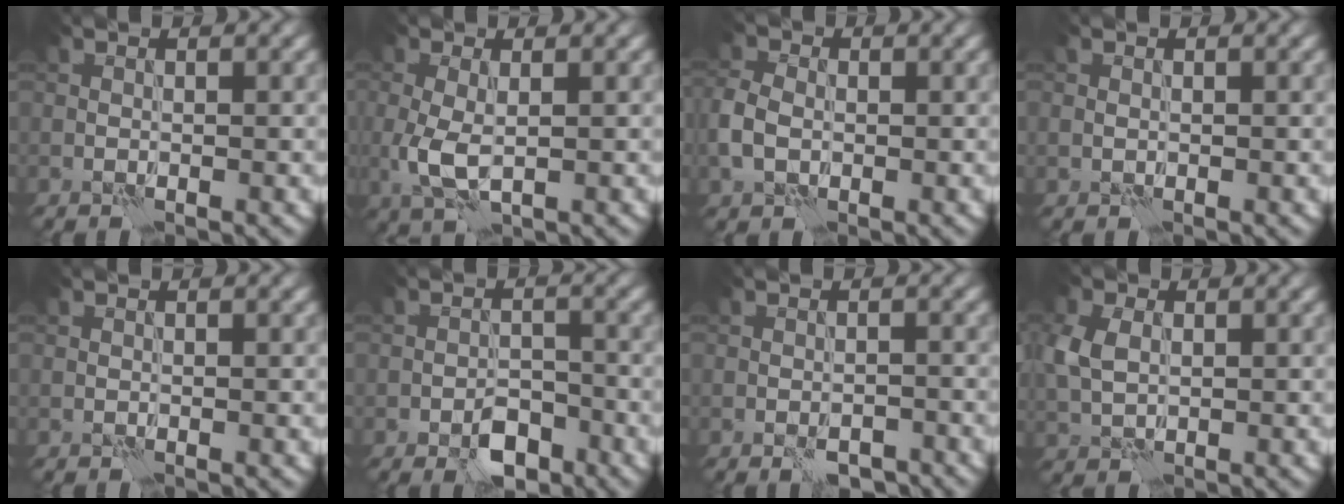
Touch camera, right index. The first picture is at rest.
{"total": 3.4, "force": [0.0, 1.8, 2.9], "torque": [-0.074, -0.008, 0.001]}
{"total": 3.3, "force": [-0.4, 2.6, 2.0], "torque": [-0.054, 0.002, -0.018]}
{"total": 0.7, "force": [0.2, 0.7, 0.1], "torque": [-0.002, -0.003, 0.004]}
{"total": 0.0}
{"total": 3.6, "force": [-2.3, 2.0, 2.0], "torque": [-0.025, -0.001, -0.038]}
{"total": 2.9, "force": [-2.2, 1.1, 1.6], "torque": [-0.029, 0.001, -0.030]}
{"total": 3.2, "force": [0.7, 2.4, 2.0], "torque": [-0.057, 0.005, 0.010]}